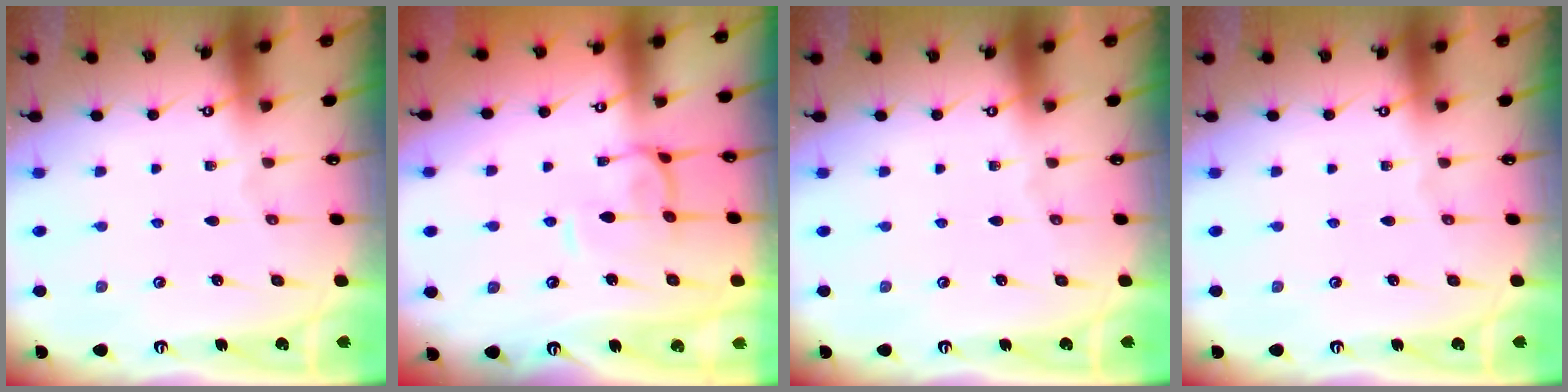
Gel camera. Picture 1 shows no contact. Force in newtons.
{"total": 1.8, "press": 1.6, "slide": 0.7}
{"total": 0.0}
{"total": 0.0}